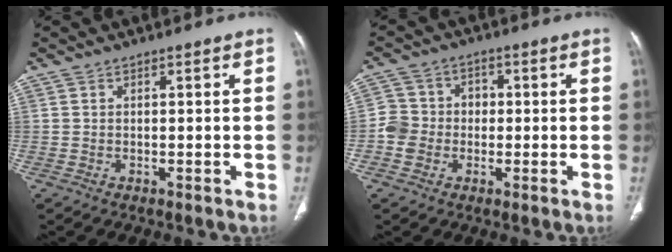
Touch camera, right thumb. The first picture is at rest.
{"total": 6.5, "force": [-1.2, 6.0, 2.2], "torque": [-0.019, 0.026, -0.032]}